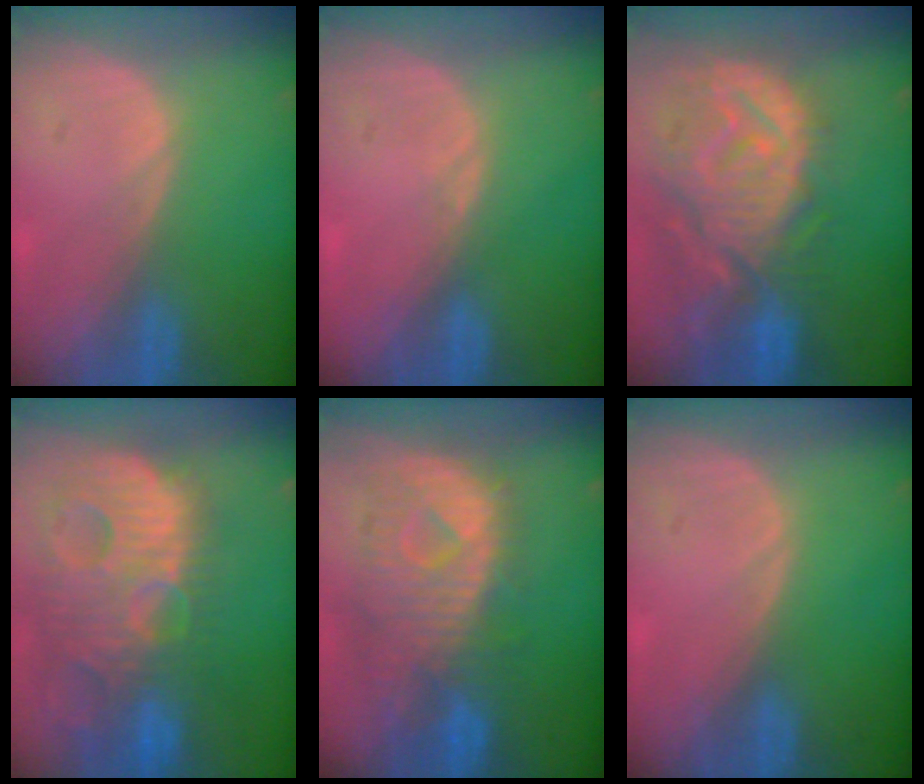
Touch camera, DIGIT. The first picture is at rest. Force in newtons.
{"total": 0.5, "press": 0.5, "slide": 0.2}
{"total": 12.8, "press": 11.2, "slide": 6.1}
{"total": 14.5, "press": 12.5, "slide": 7.3}
{"total": 10.8, "press": 9.6, "slide": 5.0}
{"total": 0.0}